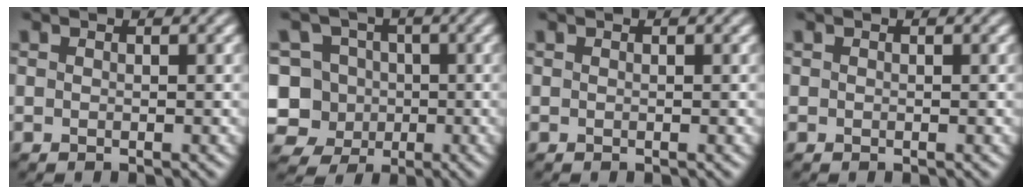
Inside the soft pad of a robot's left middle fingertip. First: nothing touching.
{"total": 8.6, "force": [-1.2, 8.0, 2.9], "torque": [-0.063, 0.030, -0.057]}
{"total": 0.0}
{"total": 0.0}